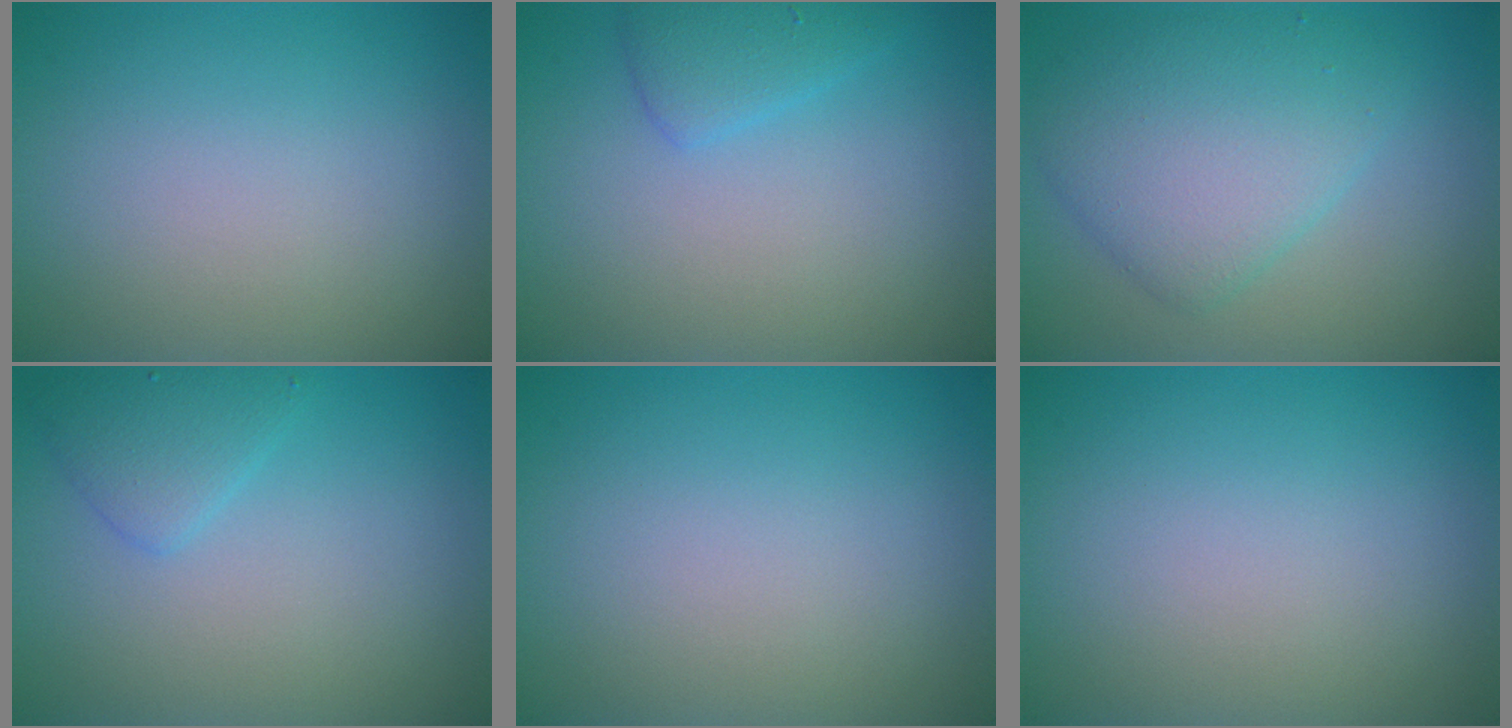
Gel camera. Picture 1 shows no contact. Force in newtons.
{"total": 2.0, "press": 2.0, "slide": 0.2}
{"total": 5.8, "press": 5.8, "slide": 0.3}
{"total": 2.1, "press": 2.1, "slide": 0.0}
{"total": 0.0}
{"total": 0.0}